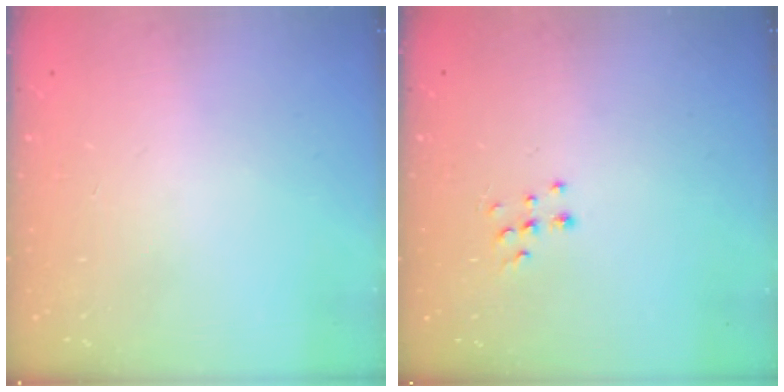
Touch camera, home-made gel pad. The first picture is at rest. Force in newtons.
{"total": 5.2, "press": 5.2, "slide": 0.3}